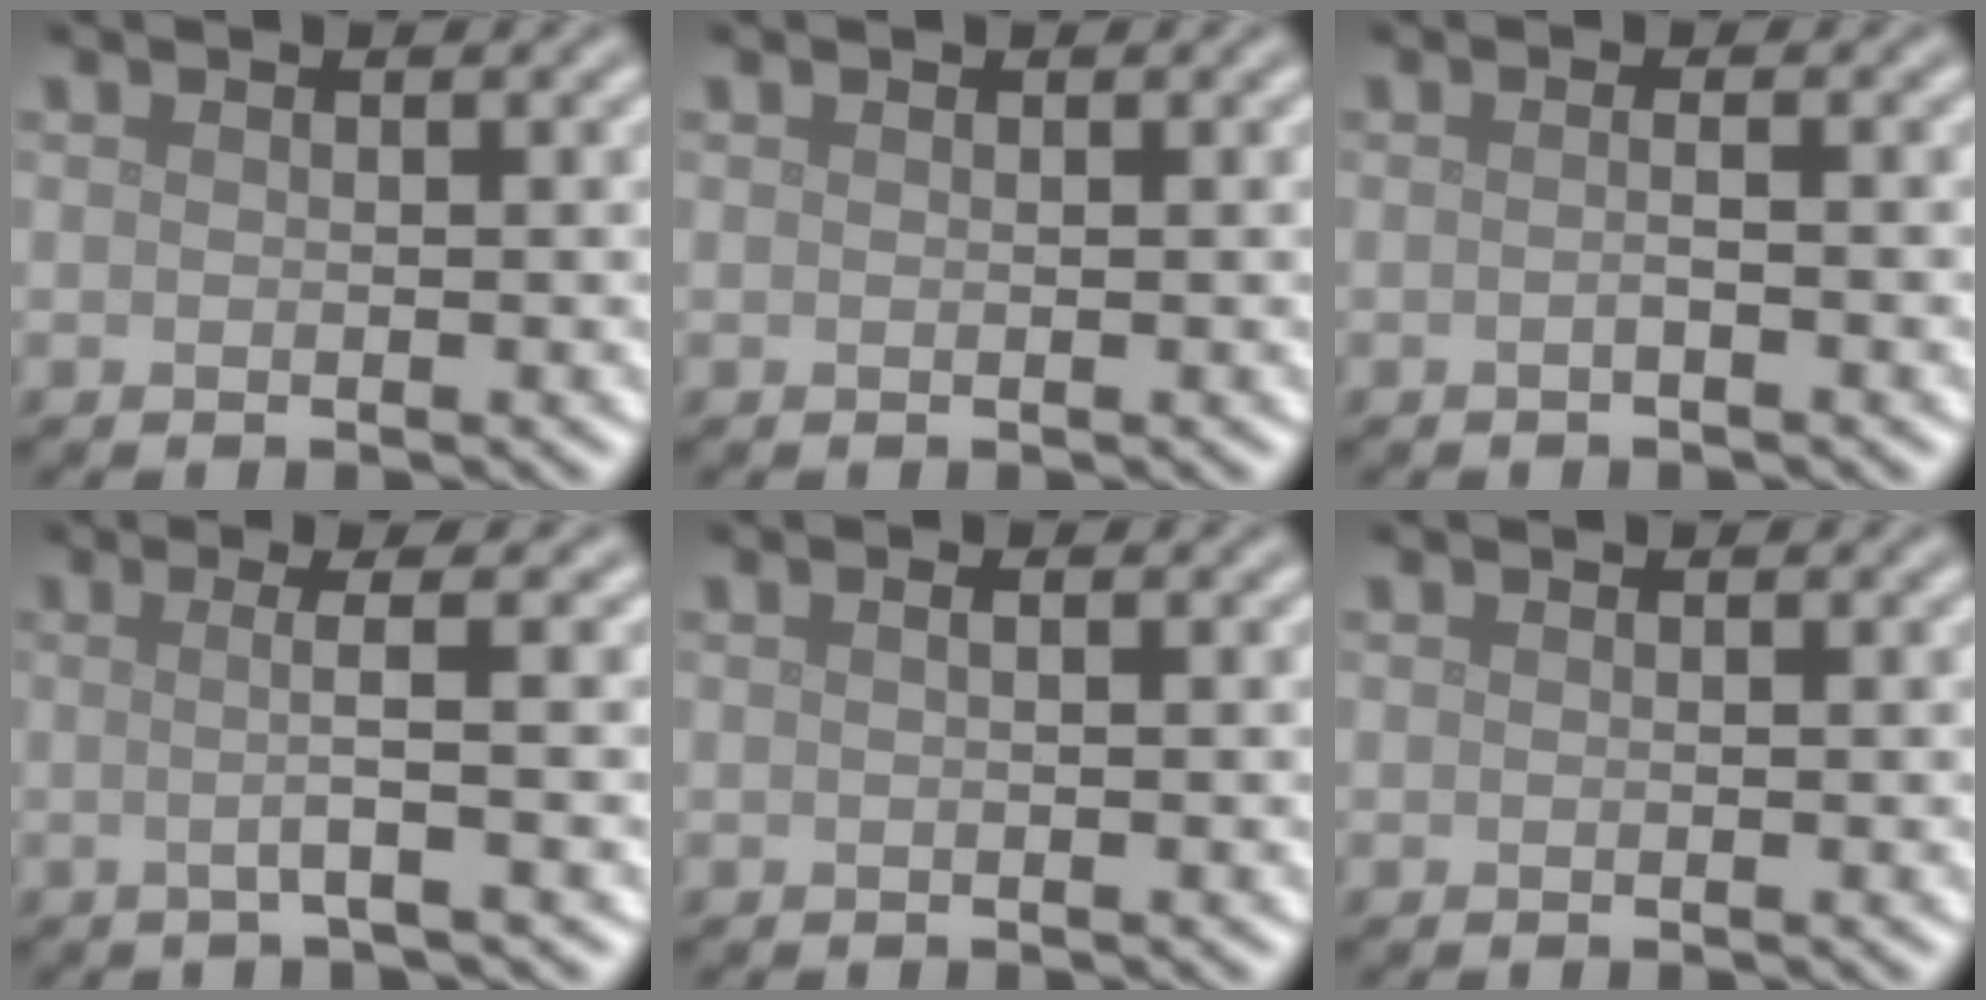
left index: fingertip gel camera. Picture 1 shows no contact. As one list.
[{"total": 0.0}, {"total": 1.3, "force": [-0.2, 0.5, 1.2], "torque": [-0.012, -0.007, -0.011]}, {"total": 3.3, "force": [0.1, 0.5, 3.2], "torque": [-0.054, -0.001, -0.010]}, {"total": 0.8, "force": [0.2, 0.3, 0.8], "torque": [-0.010, 0.000, -0.003]}, {"total": 0.0}]